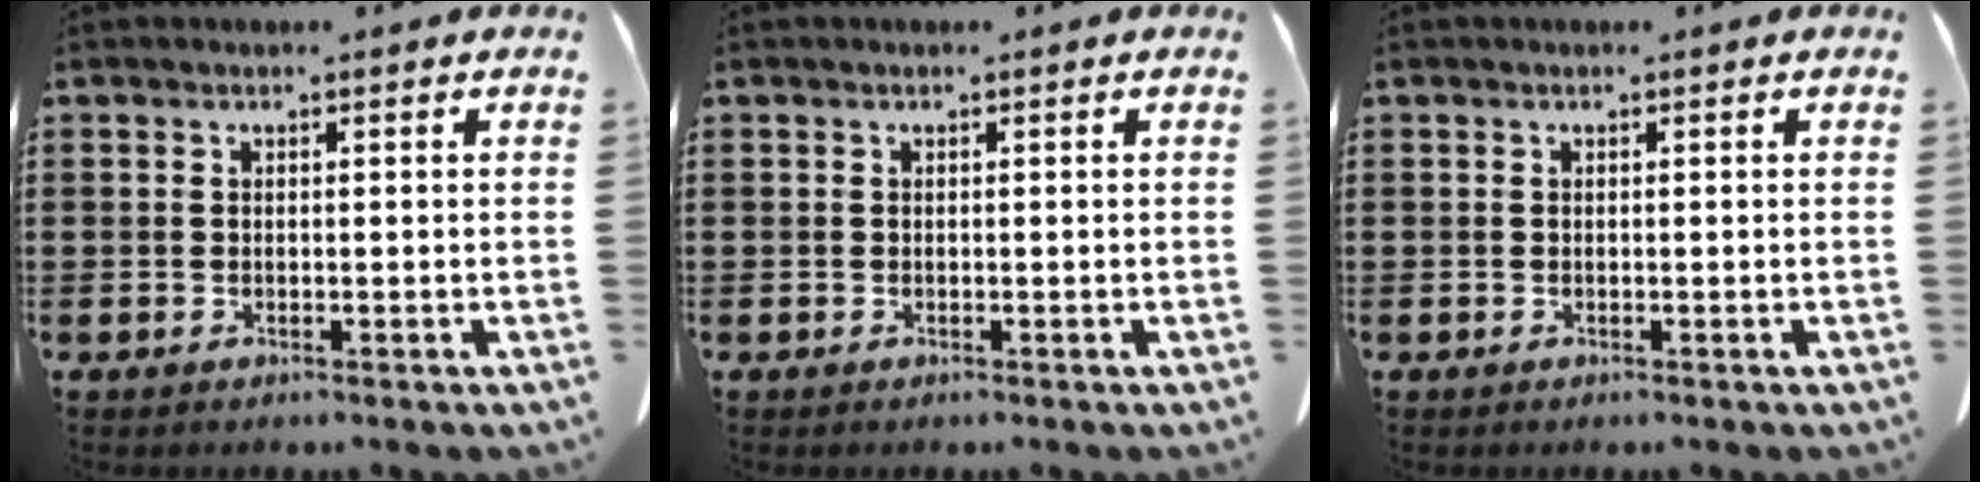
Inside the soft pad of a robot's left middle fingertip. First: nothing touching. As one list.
[{"total": 0.0}, {"total": 0.0}]